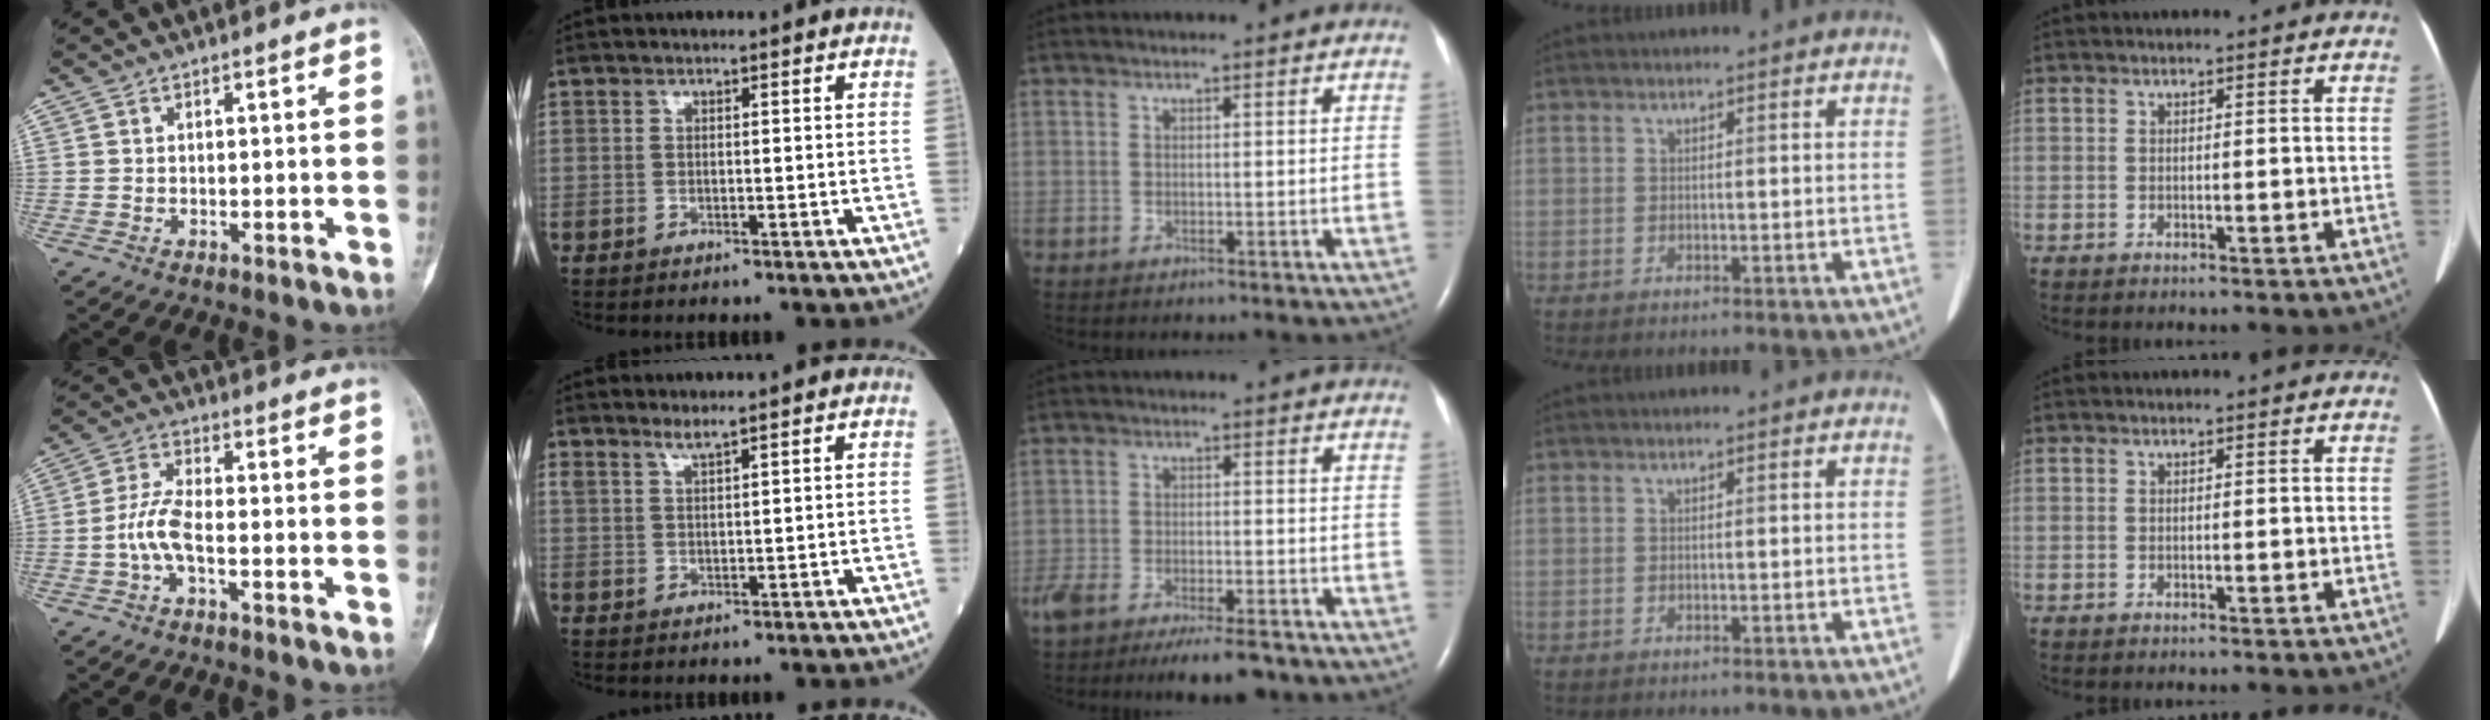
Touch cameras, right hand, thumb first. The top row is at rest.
{"thumb": {"total": 5.9, "force": [-2.2, 2.4, 4.9], "torque": [-0.106, 0.022, -0.047]}, "index": {"total": 2.7, "force": [2.2, 0.6, 1.4], "torque": [-0.038, 0.009, 0.051]}, "middle": {"total": 10.5, "force": [-8.0, 2.9, 6.1], "torque": [-0.106, -0.012, -0.128]}}